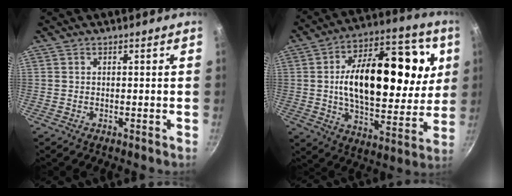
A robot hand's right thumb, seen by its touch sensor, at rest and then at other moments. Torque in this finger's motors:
{"motor_torque": [1.01, 4.00, 0.71, 0.63, 0.21]}